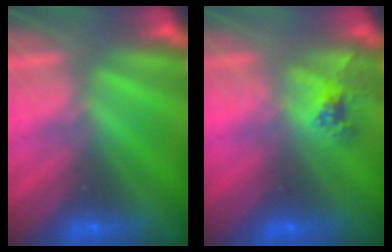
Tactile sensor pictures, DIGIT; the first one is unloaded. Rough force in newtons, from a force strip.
{"total": 2.5}